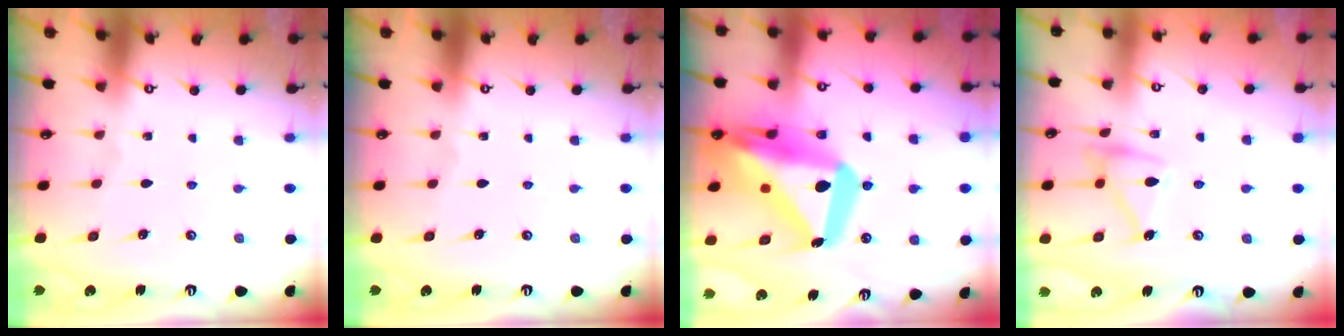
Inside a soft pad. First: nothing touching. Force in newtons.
{"total": 0.0}
{"total": 26.5, "press": 26.3, "slide": 2.7}
{"total": 13.7, "press": 13.7, "slide": 0.9}